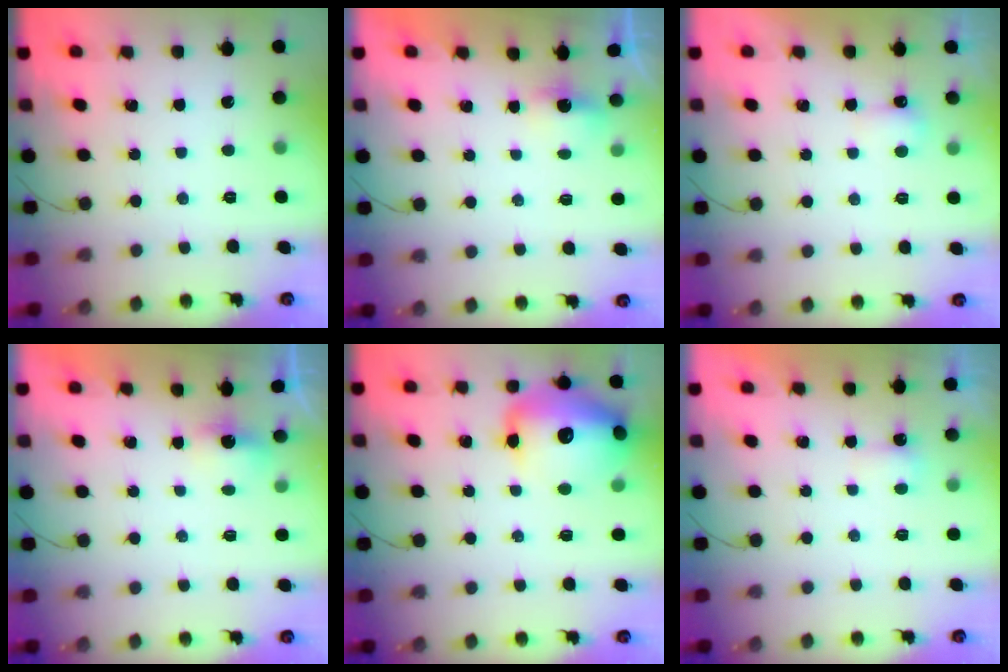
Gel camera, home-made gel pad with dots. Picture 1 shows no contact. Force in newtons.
{"total": 2.9, "press": 2.8, "slide": 0.8}
{"total": 3.2, "press": 3.1, "slide": 0.8}
{"total": 2.9, "press": 2.8, "slide": 0.8}
{"total": 17.4, "press": 17.1, "slide": 3.3}
{"total": 2.8, "press": 2.7, "slide": 0.7}